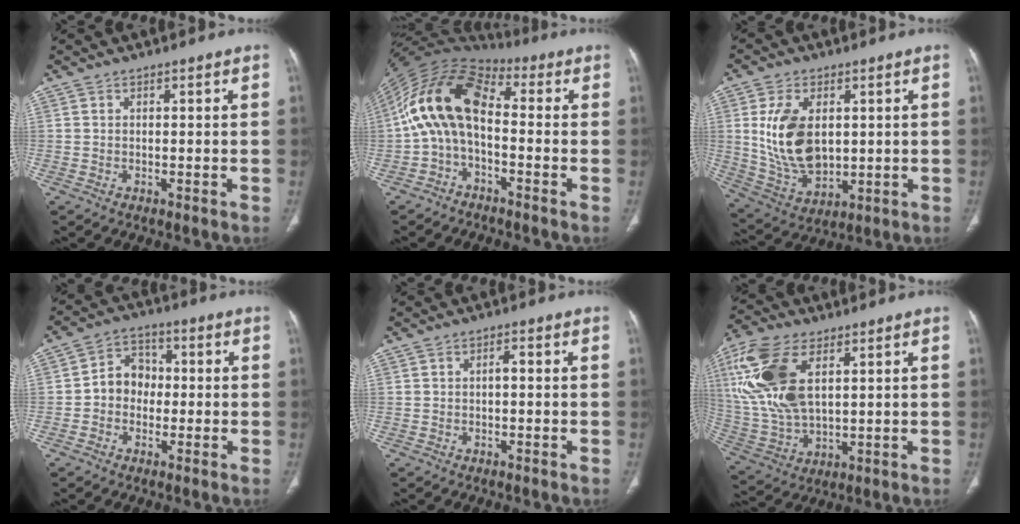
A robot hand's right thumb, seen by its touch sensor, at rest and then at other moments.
{"total": 13.4, "force": [-0.9, 7.7, 10.9], "torque": [-0.198, 0.053, -0.032]}
{"total": 14.2, "force": [2.1, 8.8, 10.9], "torque": [-0.190, -0.014, 0.056]}
{"total": 6.9, "force": [-0.7, 5.9, 3.5], "torque": [-0.029, 0.026, -0.027]}
{"total": 1.2, "force": [-0.2, 0.6, 1.0], "torque": [-0.014, 0.005, -0.005]}
{"total": 18.3, "force": [5.7, 9.6, 14.4], "torque": [-0.313, -0.009, 0.116]}